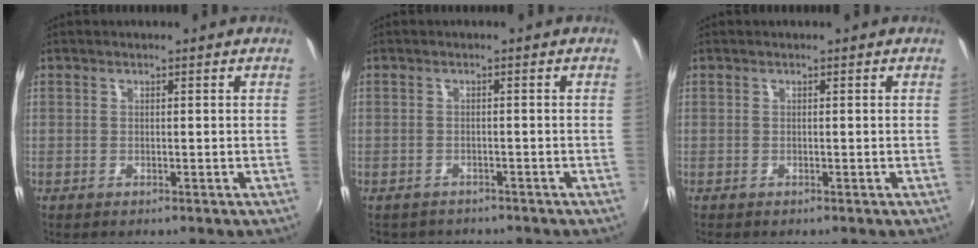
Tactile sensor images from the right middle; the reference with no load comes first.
{"total": 3.5, "force": [-3.0, 1.7, 0.7], "torque": [-0.021, -0.015, -0.043]}
{"total": 0.0}